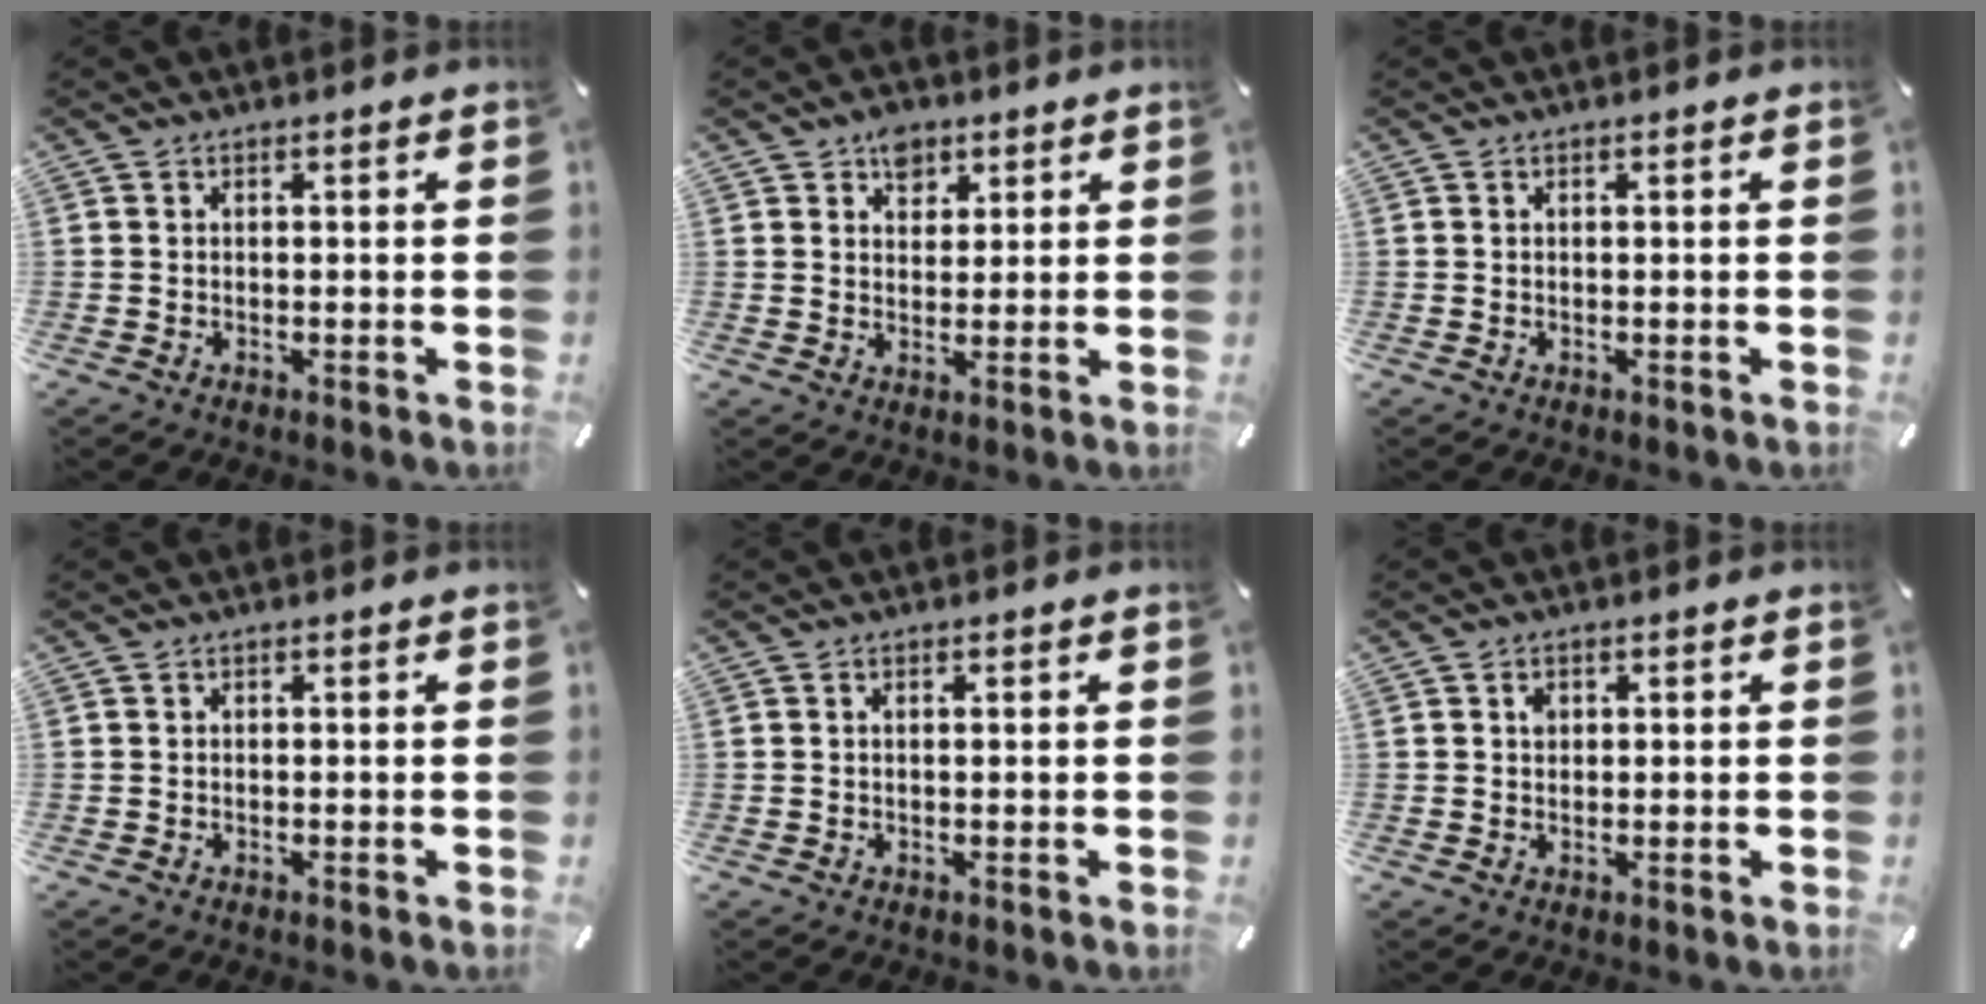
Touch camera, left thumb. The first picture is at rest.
{"total": 4.6, "force": [2.8, 3.5, 1.0], "torque": [0.010, -0.012, 0.046]}
{"total": 0.0}
{"total": 0.0}
{"total": 0.8, "force": [0.2, 0.1, 0.7], "torque": [-0.015, 0.000, 0.003]}
{"total": 1.3, "force": [0.4, 1.1, 0.6], "torque": [0.003, -0.004, 0.004]}